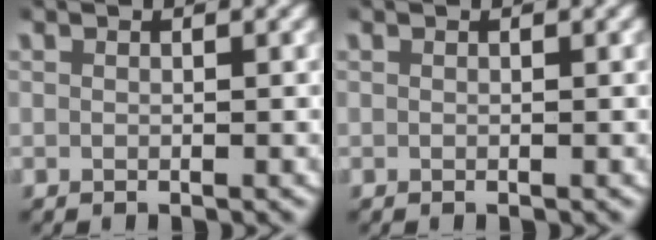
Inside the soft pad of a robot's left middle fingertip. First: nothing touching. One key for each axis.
{"total": 0.0}